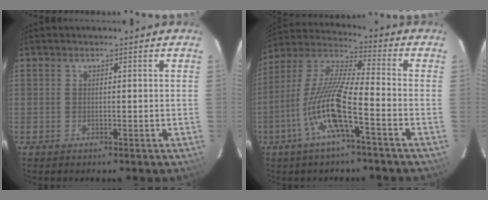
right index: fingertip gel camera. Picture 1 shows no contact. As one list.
[{"total": 13.4, "force": [-5.6, 1.4, 12.1], "torque": [-0.244, -0.003, -0.115]}]